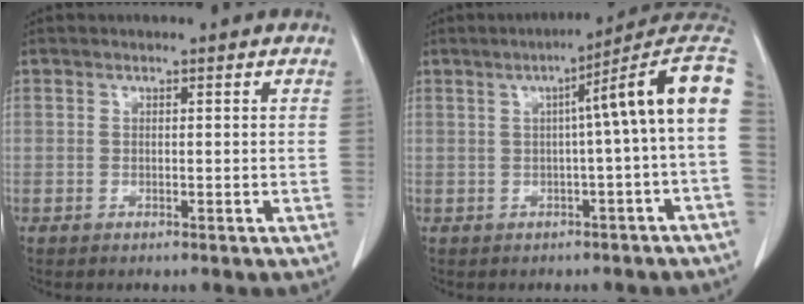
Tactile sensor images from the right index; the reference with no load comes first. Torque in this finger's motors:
{"motor_torque": [1.00, -0.28, 0.55, 0.13]}